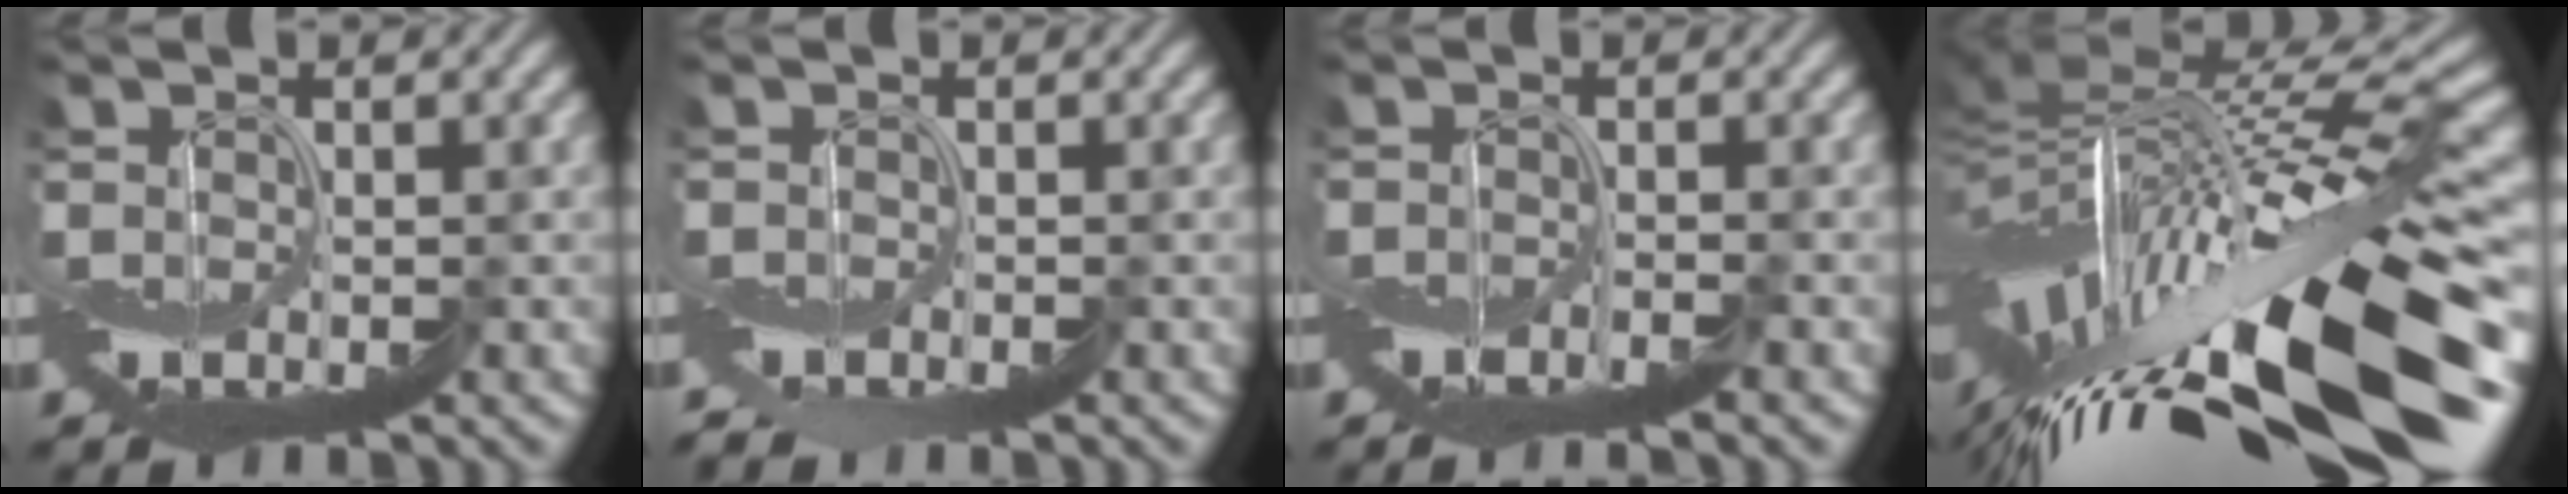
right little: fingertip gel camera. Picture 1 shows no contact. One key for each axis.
{"total": 1.6, "fx": -1.6, "fy": 0.3, "fz": 0.3, "tx": -0.002, "ty": -0.006, "tz": -0.031}
{"total": 2.5, "fx": -1.9, "fy": 0.0, "fz": 1.6, "tx": -0.023, "ty": -0.003, "tz": -0.034}
{"total": 17.5, "fx": -3.6, "fy": 6.4, "fz": 15.9, "tx": -0.285, "ty": -0.022, "tz": -0.053}